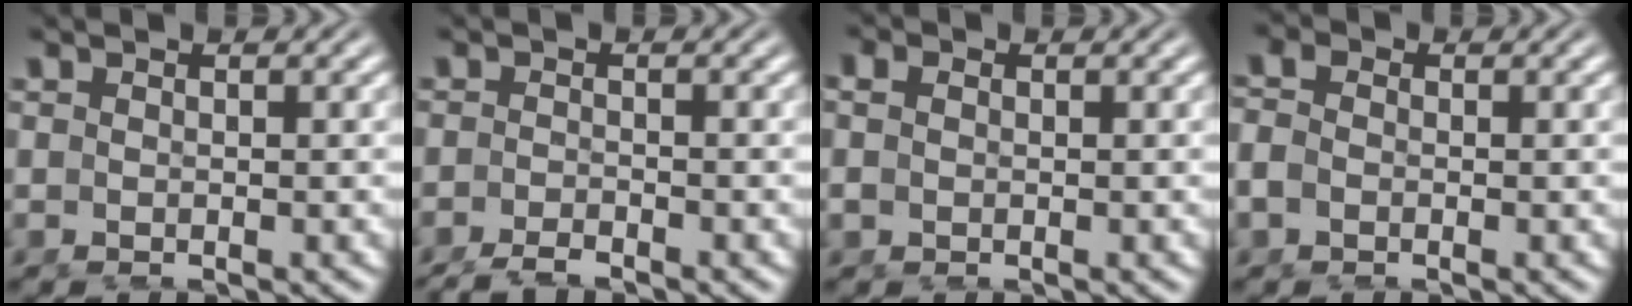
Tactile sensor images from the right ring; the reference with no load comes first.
{"total": 1.8, "force": [-1.8, -0.2, 0.1], "torque": [-0.002, -0.003, -0.033]}
{"total": 1.1, "force": [0.1, 0.9, 0.6], "torque": [-0.021, -0.008, 0.006]}
{"total": 2.0, "force": [-0.4, 1.7, 0.9], "torque": [-0.026, -0.006, -0.011]}